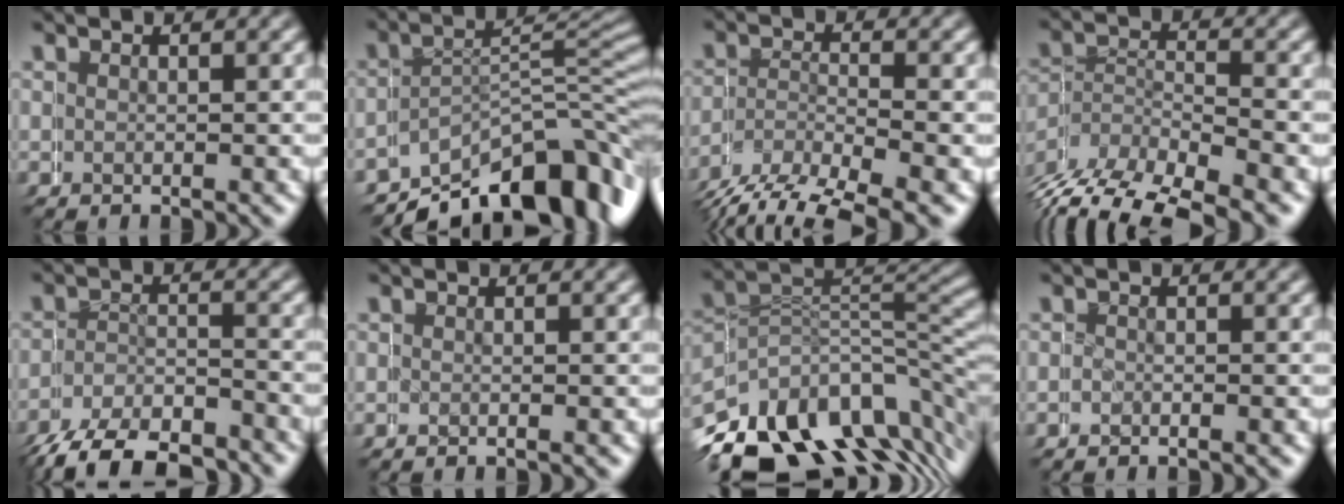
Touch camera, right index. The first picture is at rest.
{"total": 9.0, "force": [-6.5, 4.2, 4.6], "torque": [-0.042, -0.006, -0.097]}
{"total": 6.4, "force": [-3.9, 4.0, 3.0], "torque": [-0.062, -0.021, -0.054]}
{"total": 6.5, "force": [-4.4, 4.0, 2.7], "torque": [-0.065, -0.021, -0.063]}
{"total": 6.6, "force": [-6.0, 2.7, 0.9], "torque": [-0.021, -0.011, -0.092]}
{"total": 0.7, "force": [-0.3, -0.5, -0.3], "torque": [0.010, 0.003, -0.006]}
{"total": 12.6, "force": [-7.6, 7.9, 6.1], "torque": [-0.102, -0.039, -0.101]}
{"total": 1.5, "force": [-0.7, -0.8, -1.0], "torque": [0.021, 0.001, -0.013]}